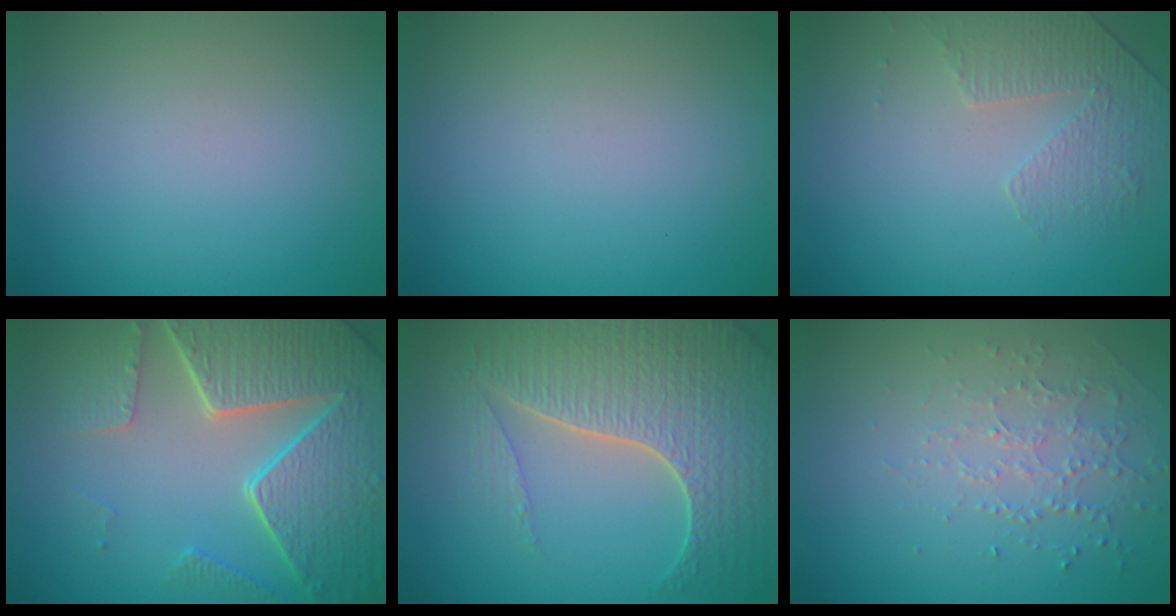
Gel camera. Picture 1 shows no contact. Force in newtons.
{"total": 0.0}
{"total": 1.8, "press": 1.4, "slide": 1.0}
{"total": 8.3, "press": 5.9, "slide": 5.8}
{"total": 7.6, "press": 5.6, "slide": 5.1}
{"total": 1.5, "press": 1.2, "slide": 0.9}